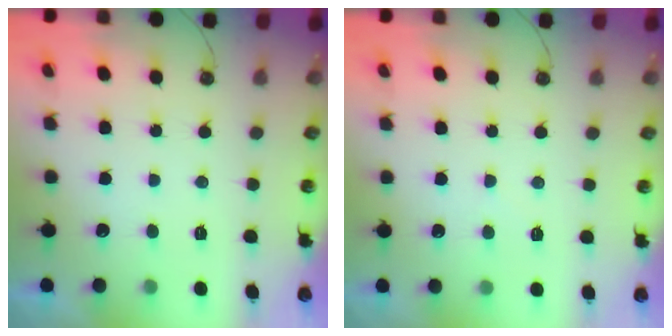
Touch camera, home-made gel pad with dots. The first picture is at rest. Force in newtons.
{"total": 3.1, "press": 3.1, "slide": 0.4}